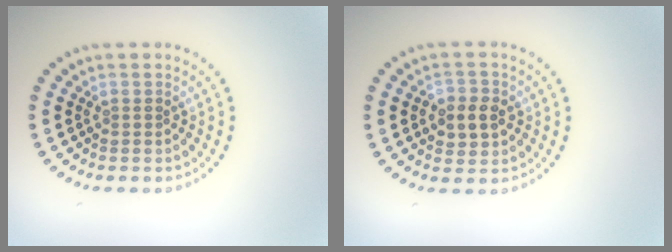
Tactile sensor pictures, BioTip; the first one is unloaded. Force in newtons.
{"total": 2.9, "press": 2.8, "slide": 0.3}